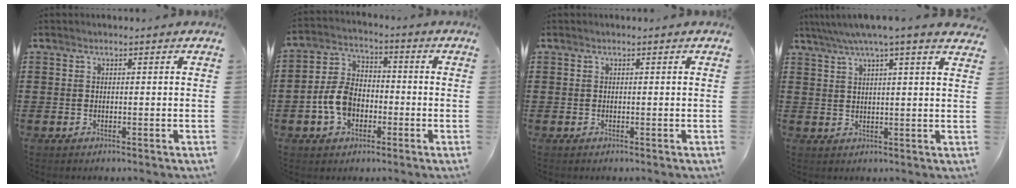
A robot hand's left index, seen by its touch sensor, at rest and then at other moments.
{"total": 7.5, "force": [-2.4, 5.2, 4.7], "torque": [-0.119, 0.009, -0.052]}
{"total": 0.0}
{"total": 4.5, "force": [3.5, 0.0, 2.8], "torque": [-0.065, -0.009, 0.060]}